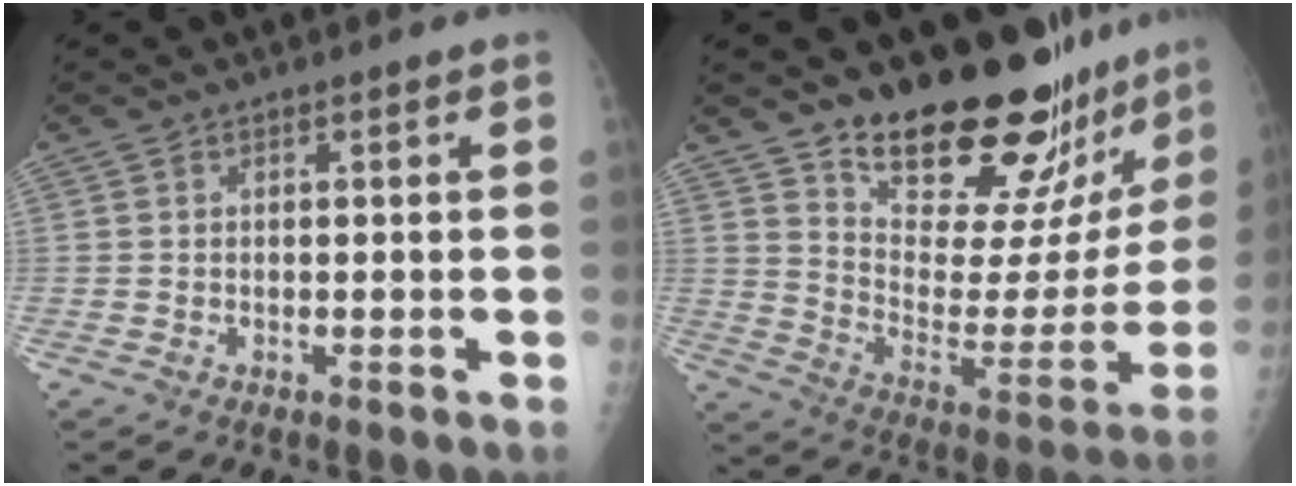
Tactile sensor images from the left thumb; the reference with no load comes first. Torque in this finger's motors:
{"motor_torque": [0.42, 0.42, 1.40, -1.37, 0.25]}